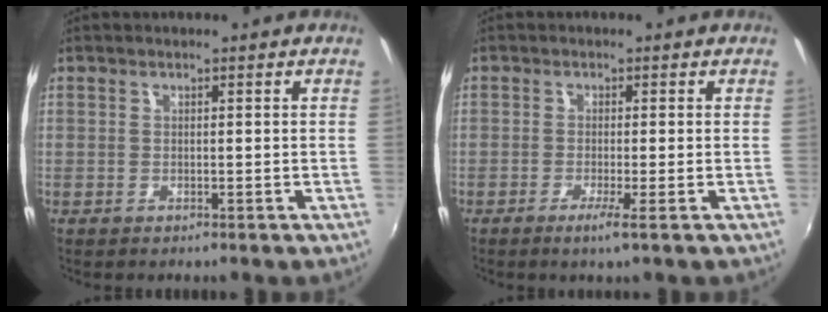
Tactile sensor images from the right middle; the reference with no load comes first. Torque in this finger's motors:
{"motor_torque": [-0.91, -0.83, -0.23, -0.03]}